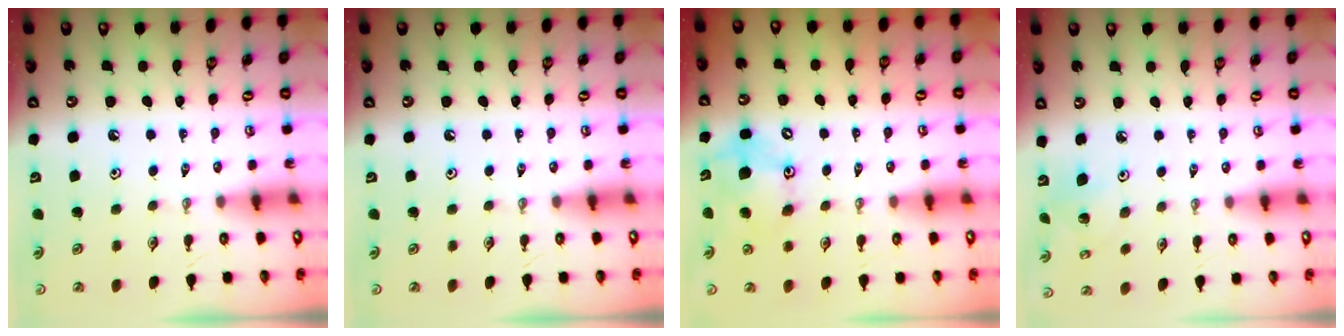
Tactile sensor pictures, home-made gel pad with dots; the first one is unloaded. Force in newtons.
{"total": 0.0}
{"total": 11.9, "press": 11.5, "slide": 2.9}
{"total": 2.9, "press": 2.9, "slide": 0.2}